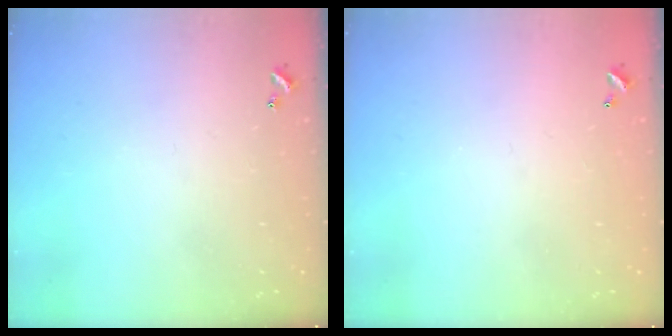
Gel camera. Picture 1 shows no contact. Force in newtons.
{"total": 2.9, "press": 2.9, "slide": 0.1}